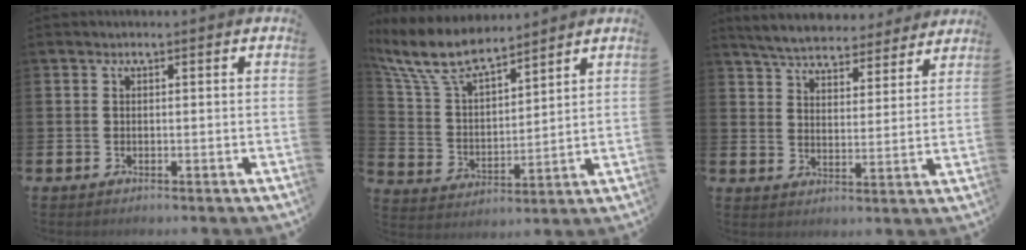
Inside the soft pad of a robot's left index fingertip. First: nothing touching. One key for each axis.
{"total": 9.1, "fx": 8.2, "fy": 2.4, "fz": 3.4, "tx": -0.102, "ty": -0.038, "tz": 0.149}
{"total": 6.1, "fx": 5.9, "fy": 1.1, "fz": 0.9, "tx": -0.037, "ty": -0.038, "tz": 0.103}